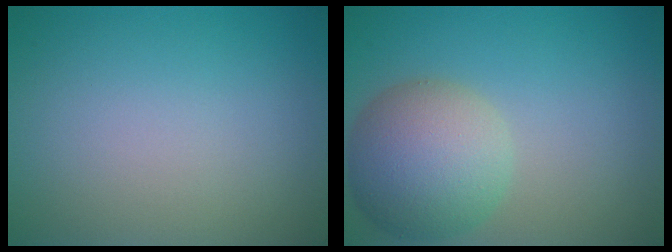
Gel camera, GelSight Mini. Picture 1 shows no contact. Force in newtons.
{"total": 6.9, "press": 6.9, "slide": 0.2}